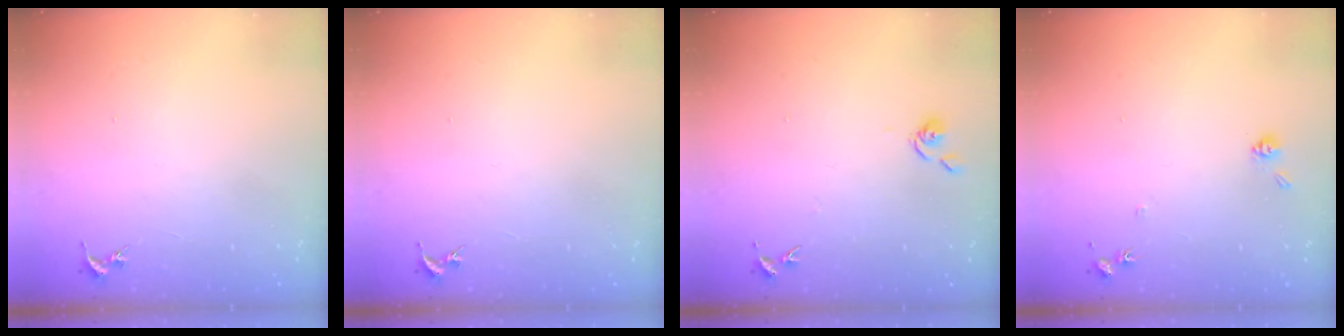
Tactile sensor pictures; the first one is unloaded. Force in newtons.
{"total": 0.0}
{"total": 6.3, "press": 6.3, "slide": 0.5}
{"total": 5.8, "press": 5.7, "slide": 1.1}